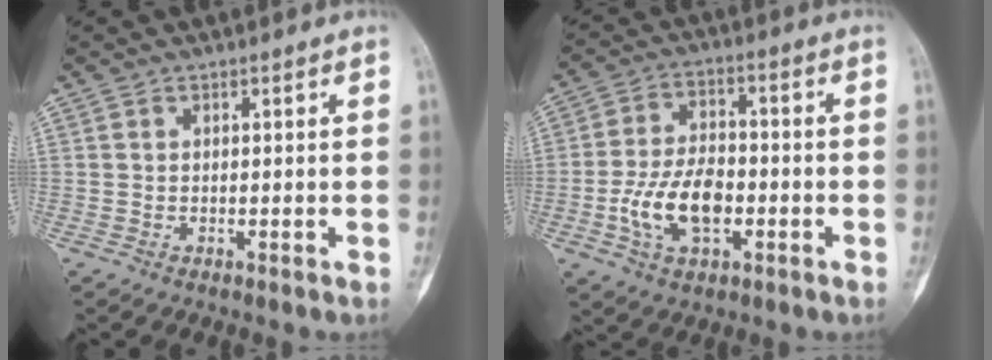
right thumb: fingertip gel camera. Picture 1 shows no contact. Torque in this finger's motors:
{"motor_torque": [0.38, 0.37, 0.19, -0.13, 0.24]}